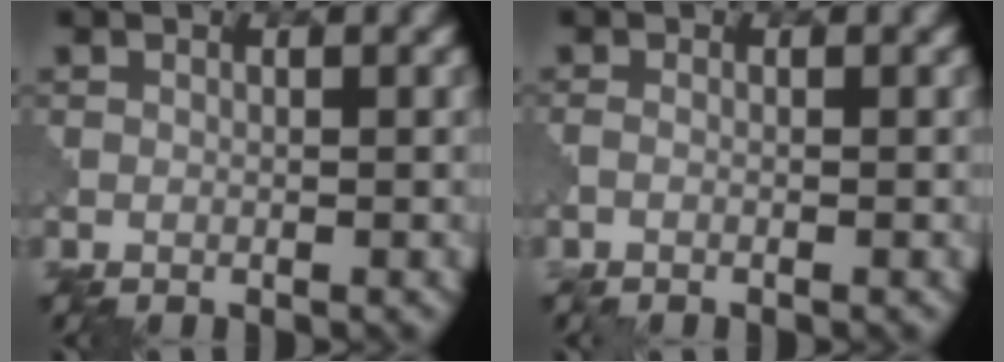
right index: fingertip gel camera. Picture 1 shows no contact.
{"total": 1.1, "force": [-0.1, 0.7, 0.8], "torque": [0.001, 0.003, -0.021]}